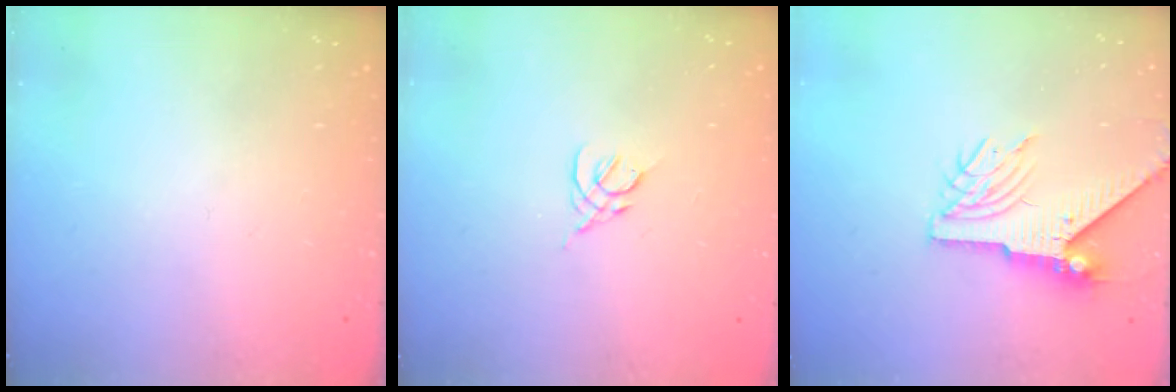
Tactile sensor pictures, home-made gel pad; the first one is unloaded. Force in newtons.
{"total": 2.2, "press": 2.1, "slide": 0.6}
{"total": 7.7, "press": 7.7, "slide": 0.6}